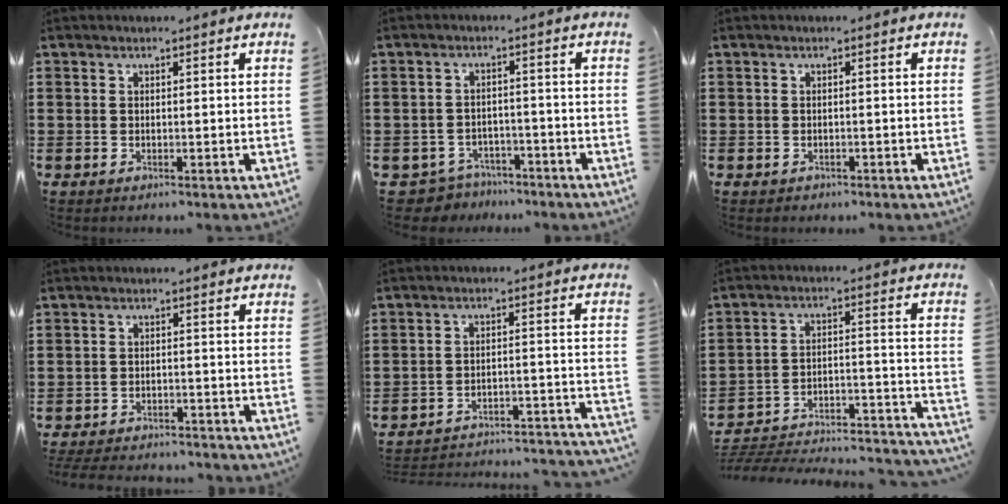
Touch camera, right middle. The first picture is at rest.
{"total": 3.7, "force": [-3.5, 1.0, -0.2], "torque": [-0.014, 0.000, -0.079]}
{"total": 0.5, "force": [-0.4, 0.3, -0.1], "torque": [0.001, 0.005, -0.010]}
{"total": 3.5, "force": [-3.5, 0.6, 0.1], "torque": [-0.013, 0.000, -0.076]}
{"total": 3.1, "force": [-3.0, 0.3, 0.9], "torque": [-0.023, -0.014, -0.069]}
{"total": 3.6, "force": [-3.2, 1.0, 1.3], "torque": [-0.029, -0.009, -0.071]}